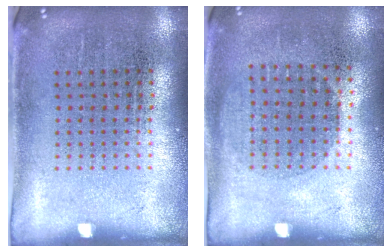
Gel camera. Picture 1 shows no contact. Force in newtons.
{"total": 1.0, "press": 0.8, "slide": 0.5}